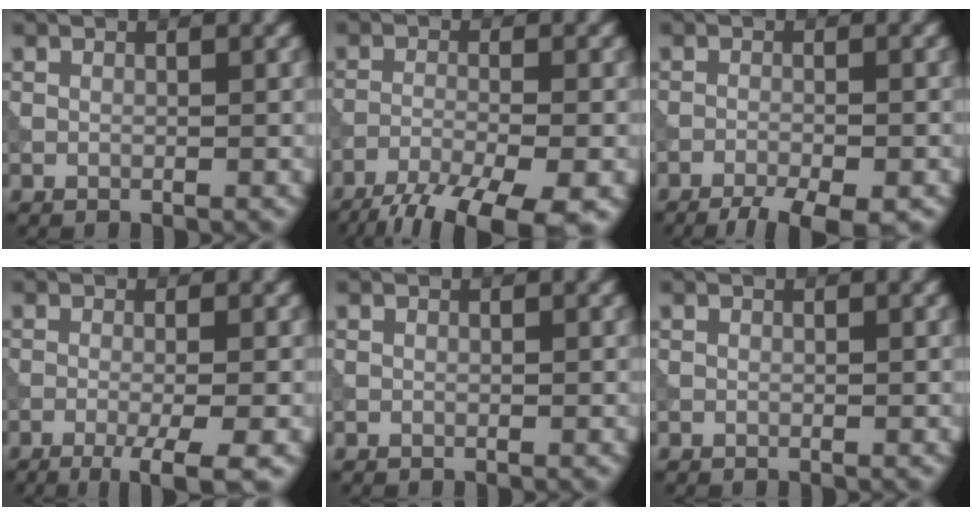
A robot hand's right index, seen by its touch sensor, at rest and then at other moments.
{"total": 9.9, "force": [-7.8, 2.1, 5.7], "torque": [-0.105, -0.034, -0.124]}
{"total": 6.6, "force": [-5.3, 1.4, 3.6], "torque": [-0.055, -0.019, -0.077]}
{"total": 5.0, "force": [-2.4, 1.0, 4.3], "torque": [-0.060, -0.002, -0.041]}
{"total": 0.0}
{"total": 0.0}